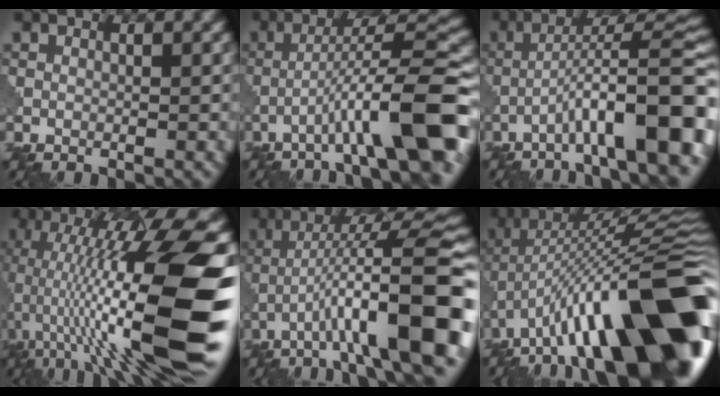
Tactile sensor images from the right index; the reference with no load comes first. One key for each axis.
{"total": 10.1, "fx": -4.6, "fy": 1.2, "fz": 9.0, "tx": -0.124, "ty": 0.030, "tz": -0.063}
{"total": 10.6, "fx": -4.6, "fy": 1.9, "fz": 9.4, "tx": -0.131, "ty": 0.027, "tz": -0.066}
{"total": 16.8, "fx": -2.0, "fy": 4.0, "fz": 16.2, "tx": -0.268, "ty": 0.033, "tz": -0.024}
{"total": 12.9, "fx": -4.1, "fy": 2.6, "fz": 12.0, "tx": -0.188, "ty": 0.022, "tz": -0.052}
{"total": 17.7, "fx": -7.2, "fy": 5.5, "fz": 15.2, "tx": -0.217, "ty": 0.050, "tz": -0.125}